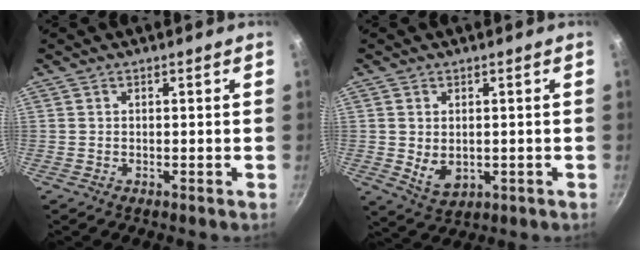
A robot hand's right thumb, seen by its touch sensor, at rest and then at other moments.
{"total": 5.4, "force": [-0.1, 3.8, 3.8], "torque": [-0.062, -0.013, 0.012]}